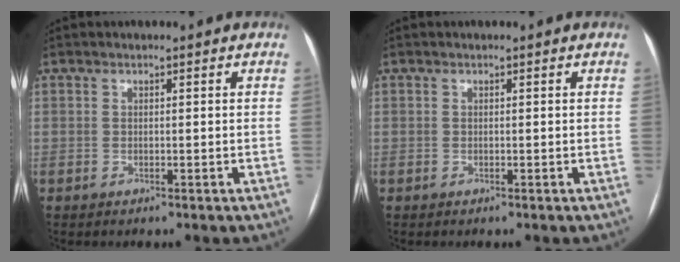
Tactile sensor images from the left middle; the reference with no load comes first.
{"total": 0.0}